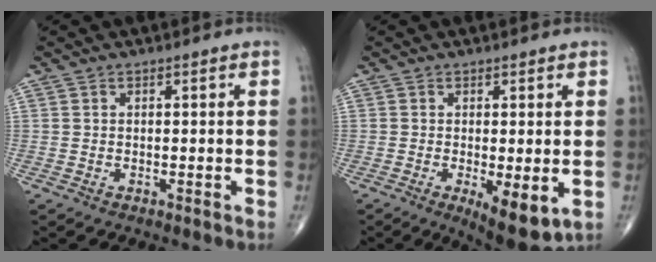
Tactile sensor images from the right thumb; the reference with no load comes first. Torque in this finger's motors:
{"motor_torque": [0.70, 1.18, 0.49, -0.61, 0.25]}